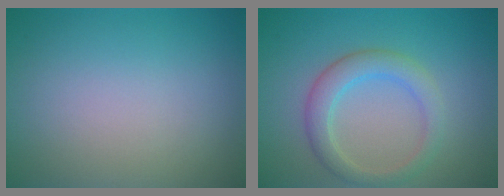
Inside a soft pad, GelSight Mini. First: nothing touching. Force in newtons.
{"total": 3.3, "press": 3.3, "slide": 0.3}